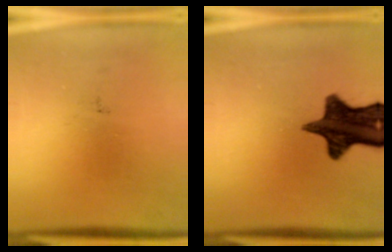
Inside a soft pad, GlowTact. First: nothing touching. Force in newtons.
{"total": 13.8}